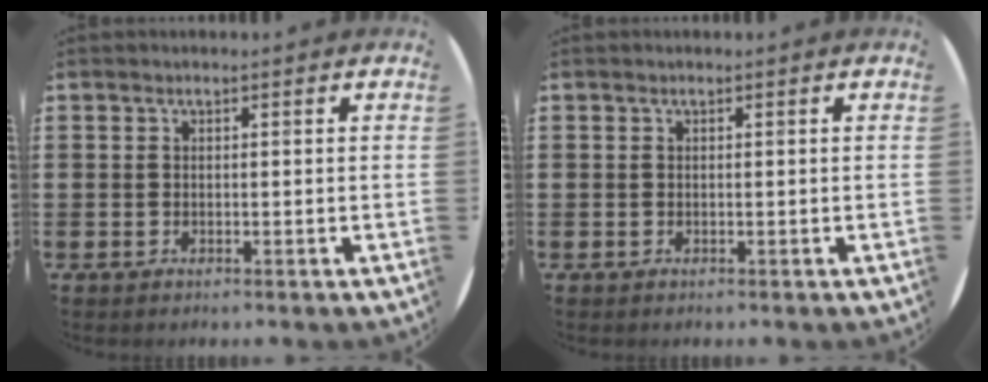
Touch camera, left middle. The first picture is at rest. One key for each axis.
{"total": 0.0}